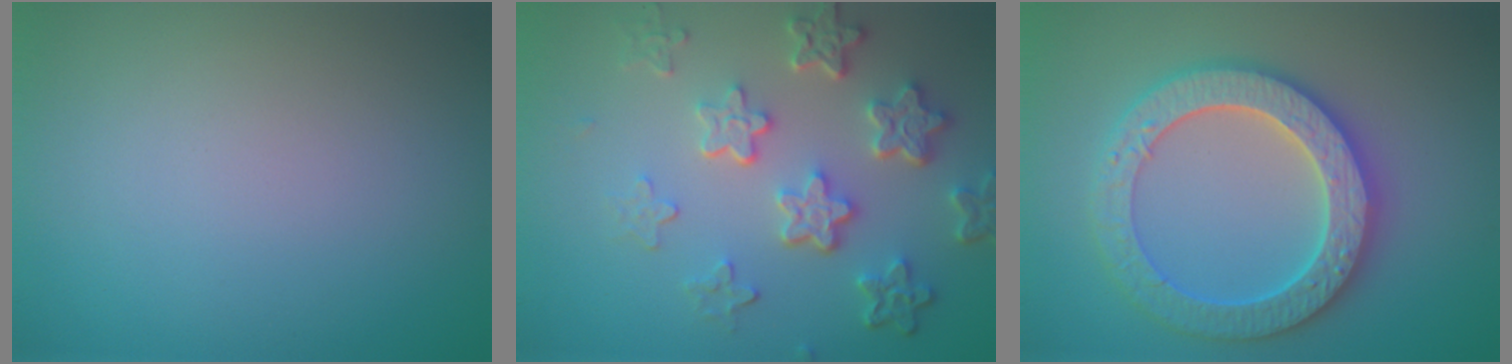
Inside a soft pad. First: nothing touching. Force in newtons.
{"total": 5.8, "press": 4.4, "slide": 3.8}
{"total": 6.5, "press": 6.3, "slide": 1.5}